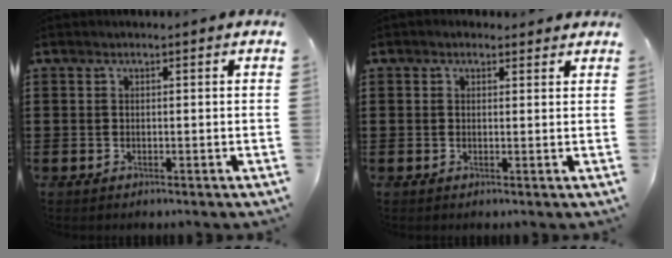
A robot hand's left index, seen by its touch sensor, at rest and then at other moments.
{"total": 1.2, "force": [0.9, 0.8, 0.1], "torque": [-0.007, 0.008, 0.017]}